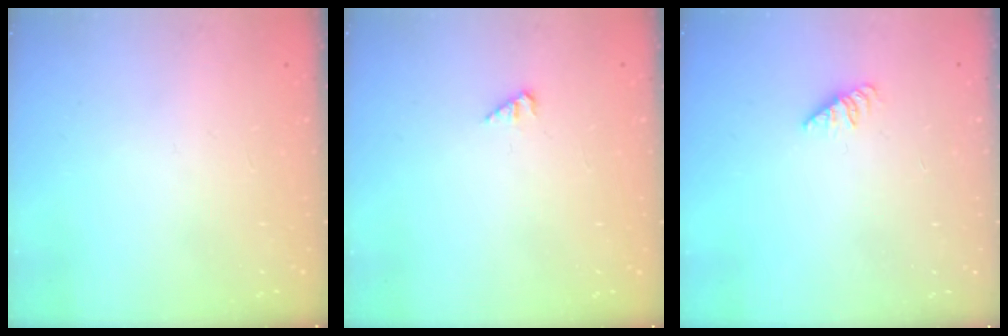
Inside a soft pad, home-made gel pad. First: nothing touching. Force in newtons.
{"total": 2.4, "press": 2.4, "slide": 0.2}
{"total": 1.2, "press": 1.1, "slide": 0.3}